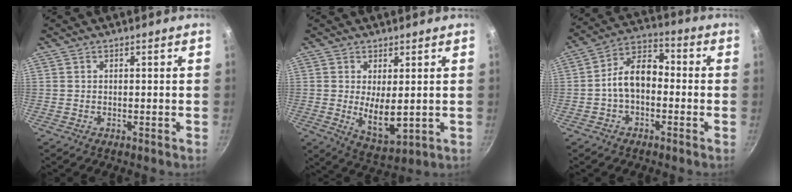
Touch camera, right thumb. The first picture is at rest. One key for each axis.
{"total": 7.8, "fx": 0.3, "fy": 3.4, "fz": 7.0, "tx": -0.111, "ty": -0.024, "tz": 0.020}
{"total": 9.6, "fx": -1.4, "fy": 6.2, "fz": 7.2, "tx": -0.100, "ty": 0.043, "tz": -0.042}